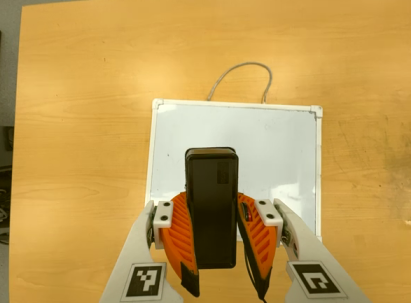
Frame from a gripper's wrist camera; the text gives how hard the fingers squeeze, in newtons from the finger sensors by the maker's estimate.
{"total": 8.5, "left": 7.3, "right": 9.6}